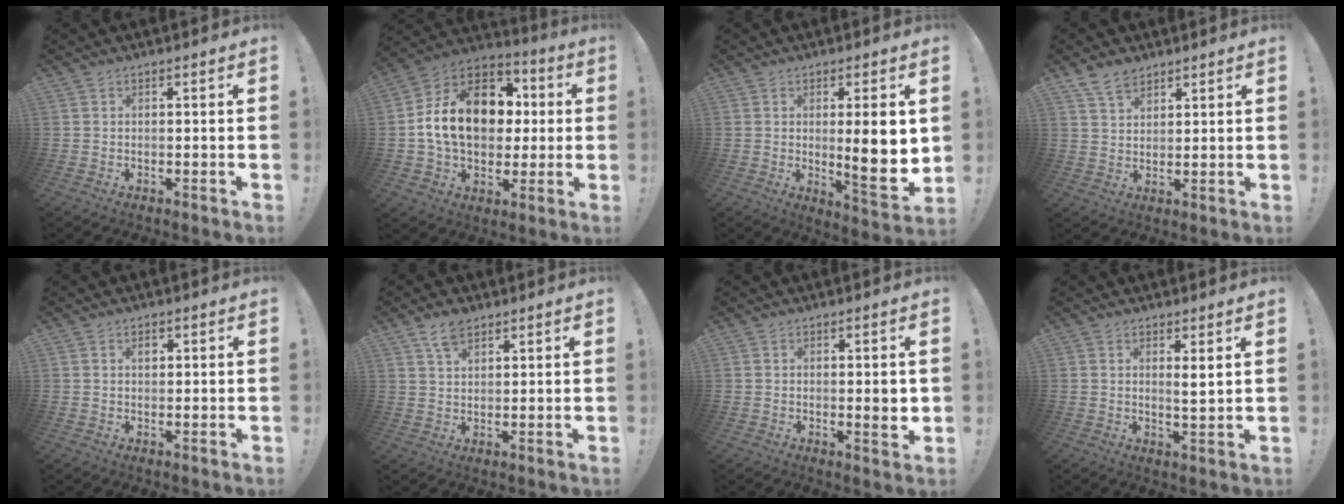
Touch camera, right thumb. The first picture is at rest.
{"total": 20.3, "force": [2.4, 14.5, 14.0], "torque": [-0.217, 0.015, 0.054]}
{"total": 11.9, "force": [1.1, 2.0, 11.7], "torque": [-0.155, -0.019, 0.015]}
{"total": 5.9, "force": [4.6, 3.1, 2.0], "torque": [-0.046, -0.017, 0.089]}
{"total": 1.5, "force": [0.6, 1.1, 0.8], "torque": [-0.004, 0.000, 0.008]}
{"total": 5.4, "force": [3.6, 2.7, 2.9], "torque": [-0.058, -0.011, 0.068]}
{"total": 3.7, "force": [0.3, 0.8, 3.6], "torque": [-0.042, -0.009, 0.000]}
{"total": 3.1, "force": [1.7, 0.2, 2.6], "torque": [-0.035, -0.018, 0.024]}